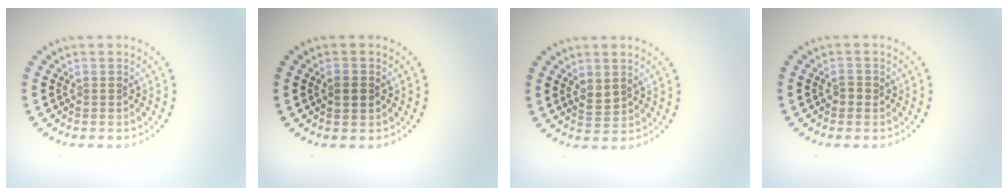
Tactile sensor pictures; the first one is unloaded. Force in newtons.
{"total": 2.0, "press": 2.0, "slide": 0.0}
{"total": 1.4, "press": 1.3, "slide": 0.5}
{"total": 1.0, "press": 0.9, "slide": 0.3}